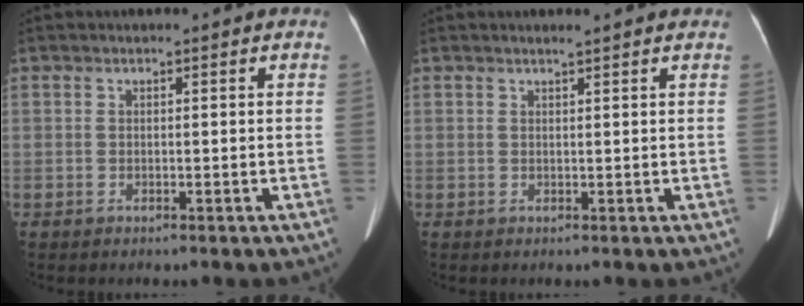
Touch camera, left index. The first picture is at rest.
{"total": 2.1, "force": [1.9, 0.0, 1.0], "torque": [-0.015, 0.013, 0.024]}